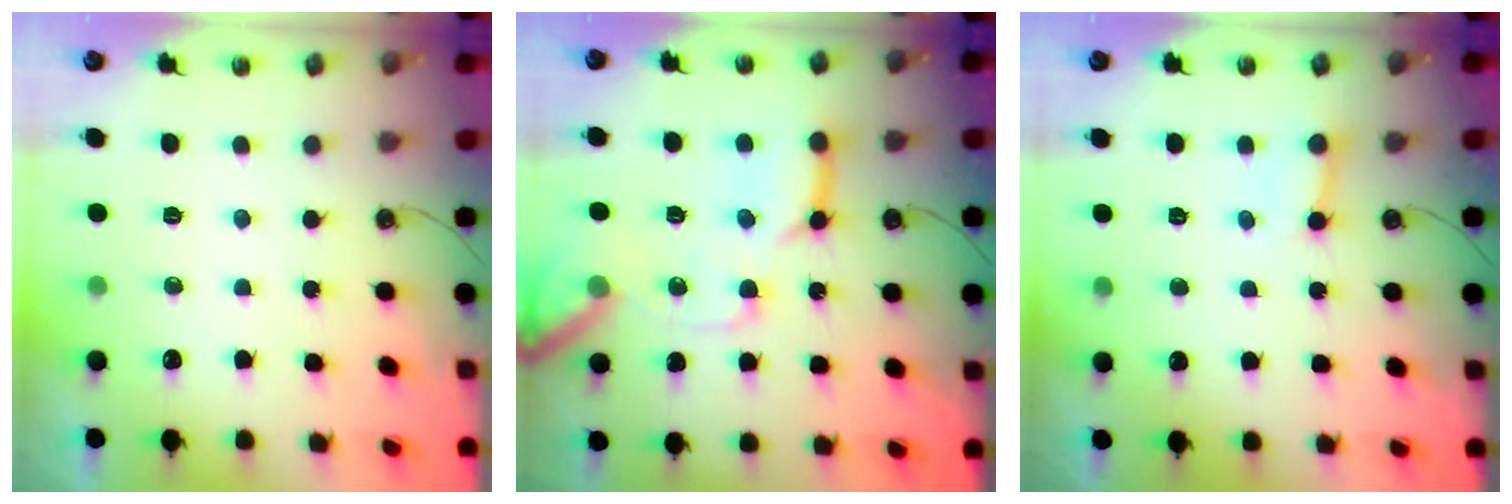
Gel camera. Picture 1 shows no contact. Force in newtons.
{"total": 18.3, "press": 18.2, "slide": 2.3}
{"total": 2.8, "press": 2.8, "slide": 0.5}